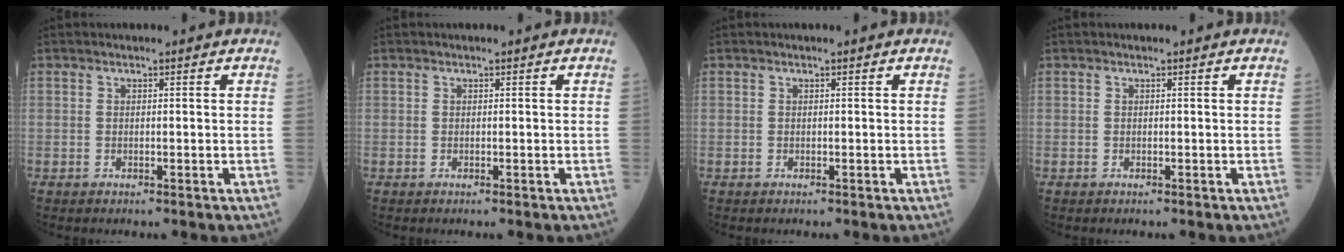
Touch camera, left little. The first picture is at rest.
{"total": 0.0}
{"total": 0.0}
{"total": 0.0}